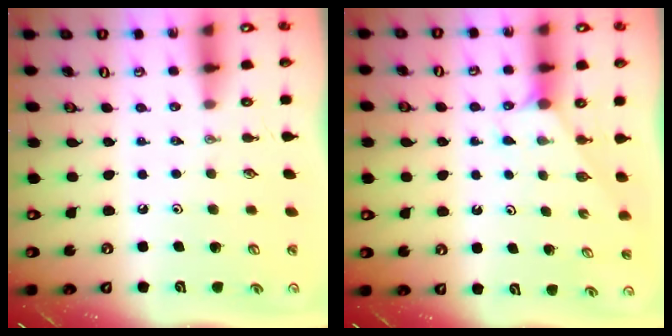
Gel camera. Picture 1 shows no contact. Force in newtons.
{"total": 1.2, "press": 1.2, "slide": 0.2}